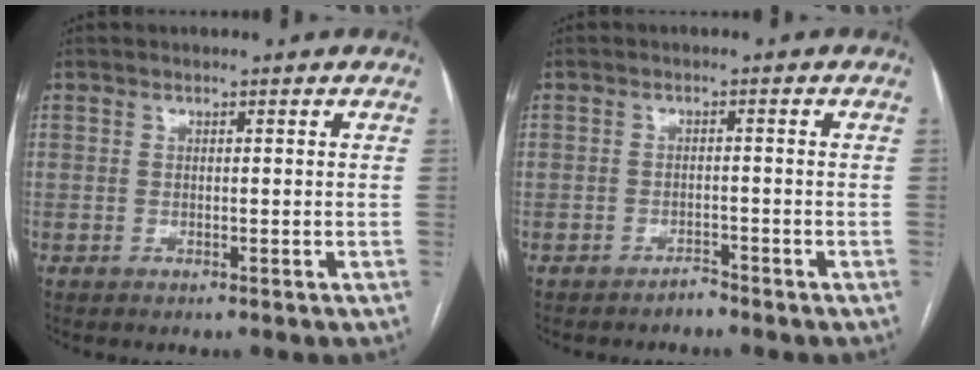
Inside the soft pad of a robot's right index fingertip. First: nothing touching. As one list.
[{"total": 1.5, "force": [-1.4, 0.3, 0.1], "torque": [0.001, 0.000, -0.023]}]